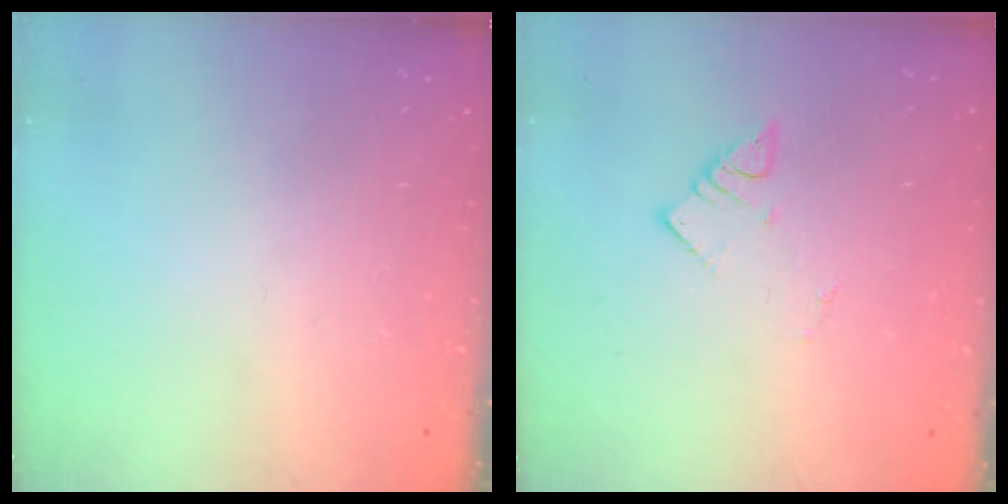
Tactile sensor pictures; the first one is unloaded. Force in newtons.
{"total": 2.7, "press": 2.7, "slide": 0.1}